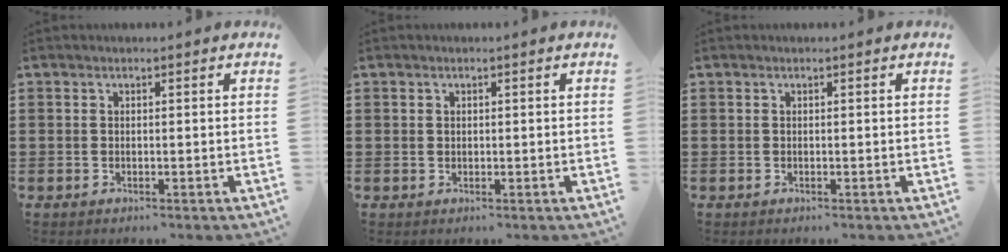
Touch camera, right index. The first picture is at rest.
{"total": 0.6, "force": [0.2, 0.5, 0.2], "torque": [-0.005, 0.003, 0.005]}
{"total": 0.0}